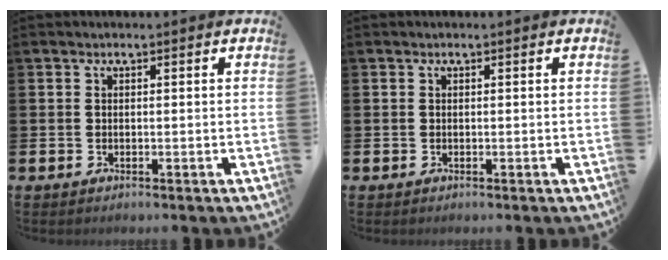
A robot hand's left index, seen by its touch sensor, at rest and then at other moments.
{"total": 0.0}